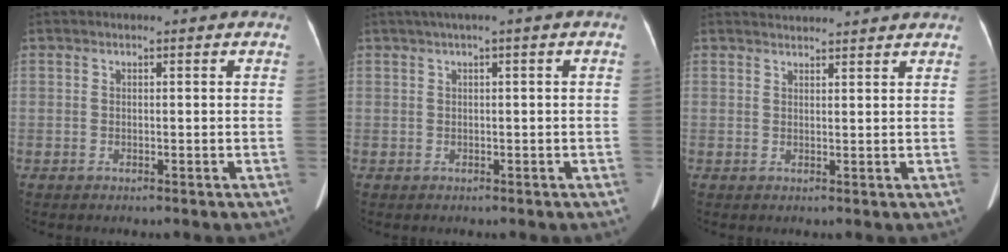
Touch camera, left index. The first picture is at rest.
{"total": 1.9, "force": [0.6, -0.3, 1.7], "torque": [-0.036, 0.017, 0.017]}
{"total": 5.7, "force": [5.6, 0.0, 1.1], "torque": [-0.017, 0.029, 0.067]}